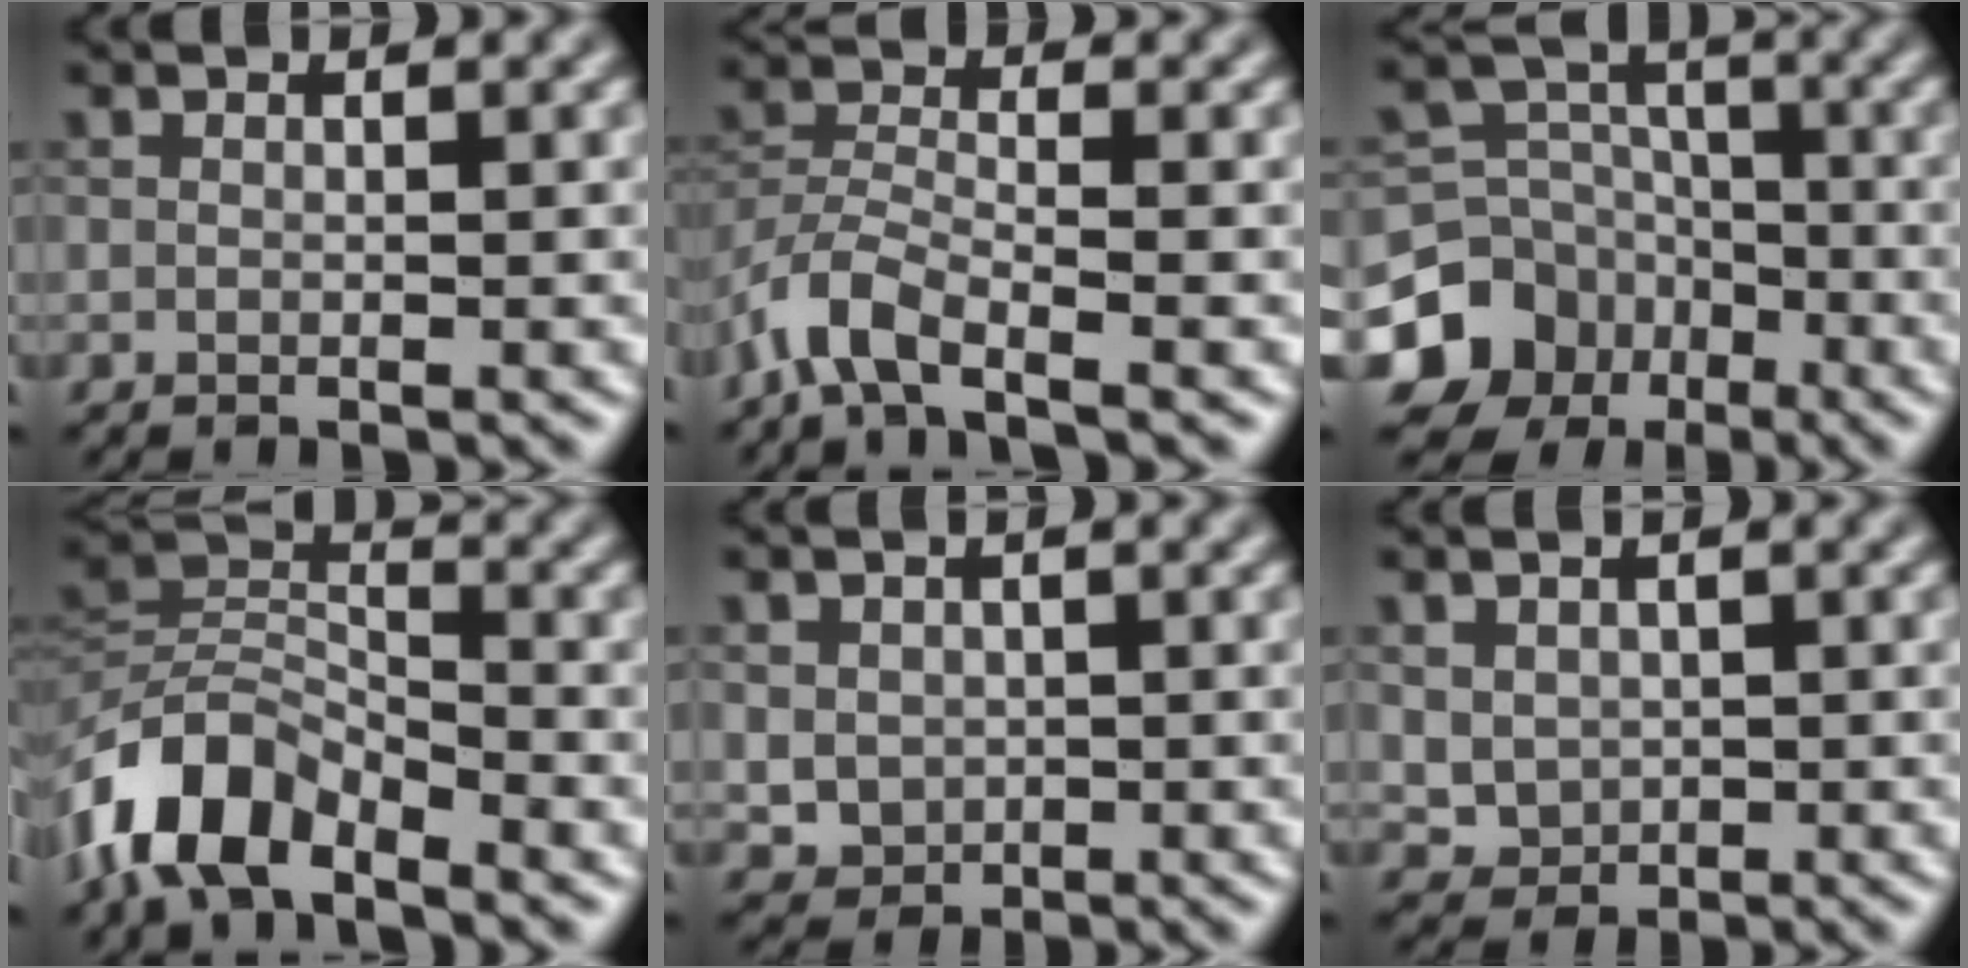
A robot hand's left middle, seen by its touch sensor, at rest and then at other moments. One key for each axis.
{"total": 4.2, "fx": -3.1, "fy": 1.1, "fz": 2.6, "tx": -0.052, "ty": 0.000, "tz": -0.073}
{"total": 13.2, "fx": -7.1, "fy": 10.9, "fz": 2.7, "tx": -0.070, "ty": -0.047, "tz": -0.136}
{"total": 6.7, "fx": -4.6, "fy": 3.2, "fz": 3.8, "tx": -0.066, "ty": 0.005, "tz": -0.098}
{"total": 2.1, "fx": 0.2, "fy": 1.9, "fz": 1.0, "tx": -0.023, "ty": -0.003, "tz": 0.007}
{"total": 2.1, "fx": 0.4, "fy": 1.8, "fz": 0.9, "tx": -0.022, "ty": -0.004, "tz": 0.013}